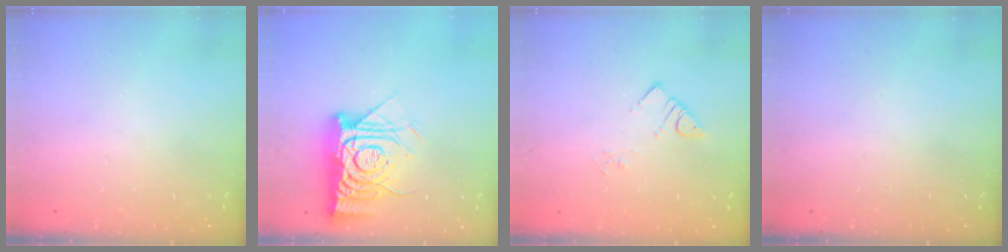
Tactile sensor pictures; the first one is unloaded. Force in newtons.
{"total": 14.6, "press": 14.5, "slide": 1.5}
{"total": 3.3, "press": 3.3, "slide": 0.1}
{"total": 0.0}